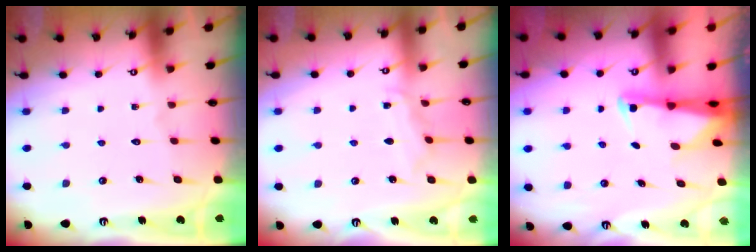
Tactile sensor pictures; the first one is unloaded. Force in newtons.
{"total": 5.0, "press": 5.0, "slide": 0.6}
{"total": 2.6, "press": 2.6, "slide": 0.5}